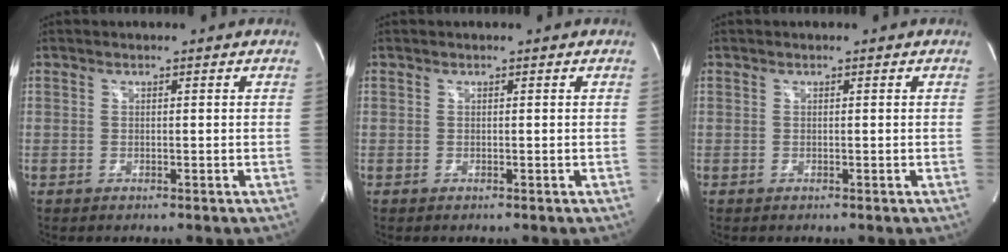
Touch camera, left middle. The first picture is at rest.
{"total": 0.0}
{"total": 0.0}